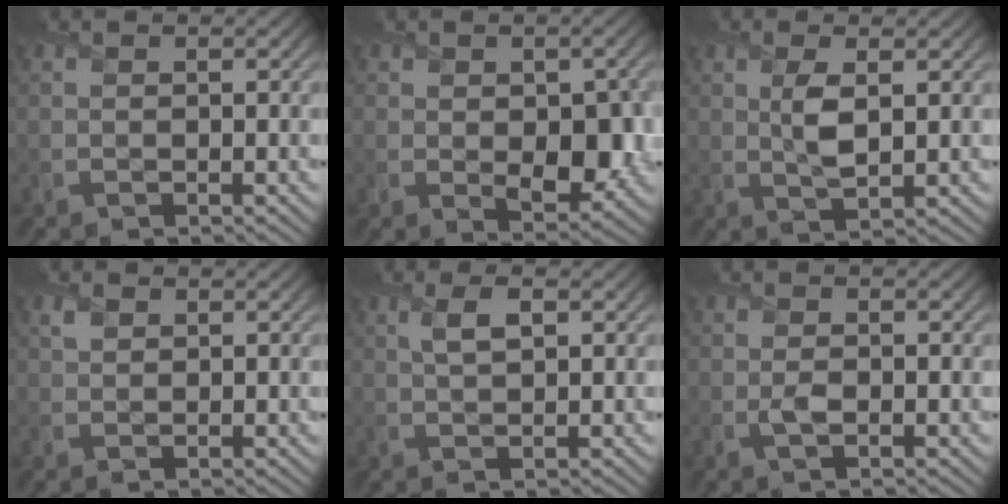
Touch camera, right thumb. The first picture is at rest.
{"total": 6.2, "force": [-0.5, 3.7, 4.9], "torque": [-0.080, -0.018, -0.003]}
{"total": 3.6, "force": [0.8, 1.2, 3.3], "torque": [-0.073, -0.001, 0.018]}
{"total": 1.3, "force": [0.9, 0.8, 0.7], "torque": [-0.017, 0.006, 0.017]}
{"total": 2.7, "force": [1.1, 0.8, 2.3], "torque": [-0.052, 0.007, 0.022]}
{"total": 1.4, "force": [-0.4, 0.4, 1.2], "torque": [-0.028, 0.001, -0.012]}